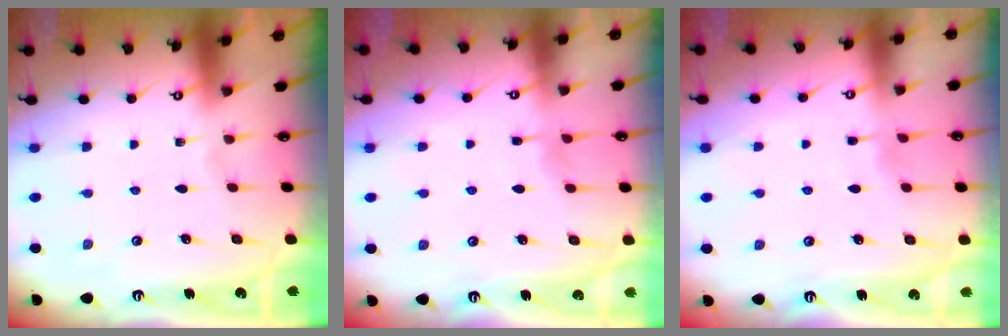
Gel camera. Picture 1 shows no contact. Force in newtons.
{"total": 3.6, "press": 3.6, "slide": 0.3}
{"total": 3.4, "press": 3.3, "slide": 0.5}